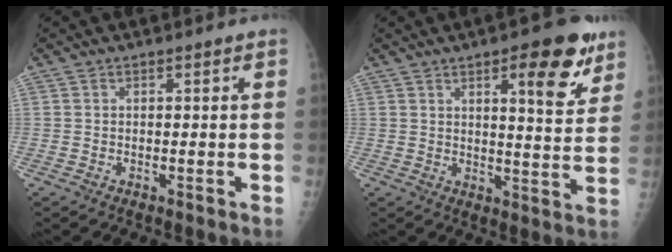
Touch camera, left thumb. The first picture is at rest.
{"total": 11.7, "force": [6.4, 3.4, 9.2], "torque": [-0.093, -0.032, 0.082]}